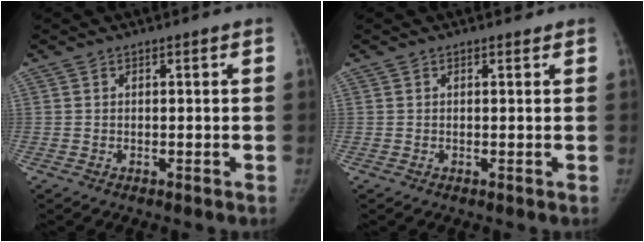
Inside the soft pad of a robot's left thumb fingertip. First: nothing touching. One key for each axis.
{"total": 0.5, "fx": 0.5, "fy": 0.3, "fz": 0.0, "tx": -0.004, "ty": -0.004, "tz": 0.005}